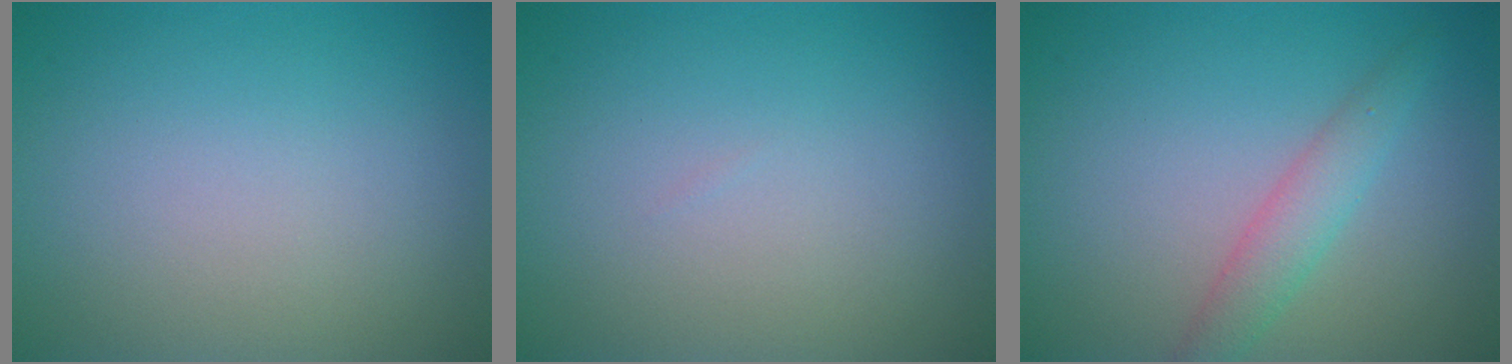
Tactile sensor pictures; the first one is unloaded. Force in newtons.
{"total": 0.0}
{"total": 2.5, "press": 2.5, "slide": 0.1}